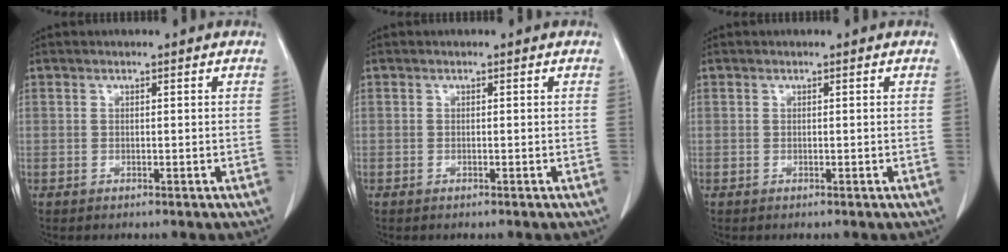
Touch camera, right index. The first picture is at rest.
{"total": 0.0}
{"total": 0.0}